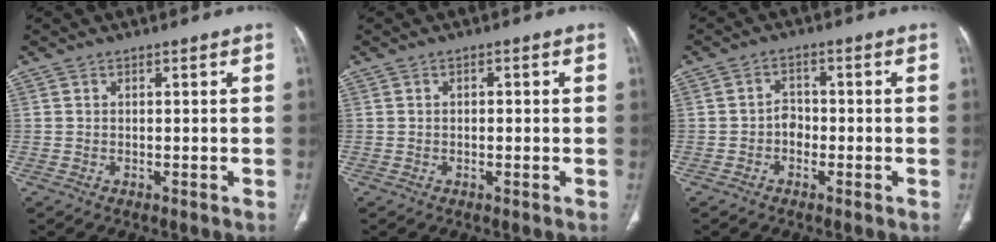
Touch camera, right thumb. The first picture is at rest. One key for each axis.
{"total": 1.2, "fx": 0.1, "fy": 0.6, "fz": 1.0, "tx": -0.018, "ty": 0.005, "tz": 0.001}
{"total": 2.8, "fx": -1.0, "fy": 2.2, "fz": 1.4, "tx": -0.007, "ty": 0.011, "tz": -0.024}